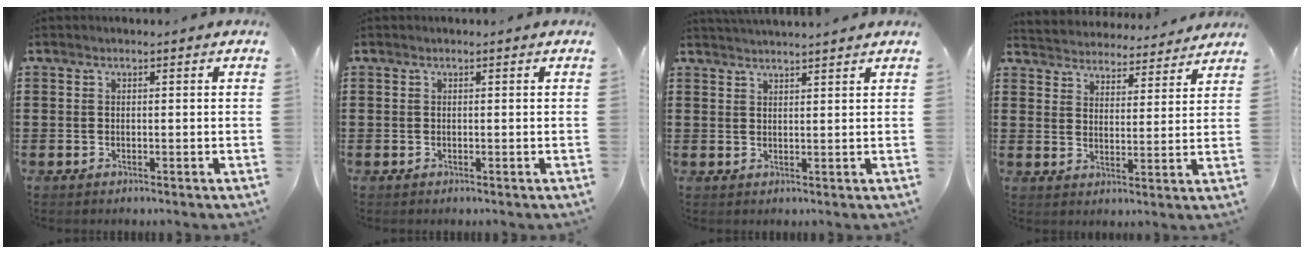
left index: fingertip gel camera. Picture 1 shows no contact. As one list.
[{"total": 0.0}, {"total": 2.0, "force": [1.9, -0.3, 0.1], "torque": [-0.007, -0.005, 0.037]}, {"total": 4.1, "force": [4.0, 0.2, -0.5], "torque": [-0.016, -0.035, 0.066]}]